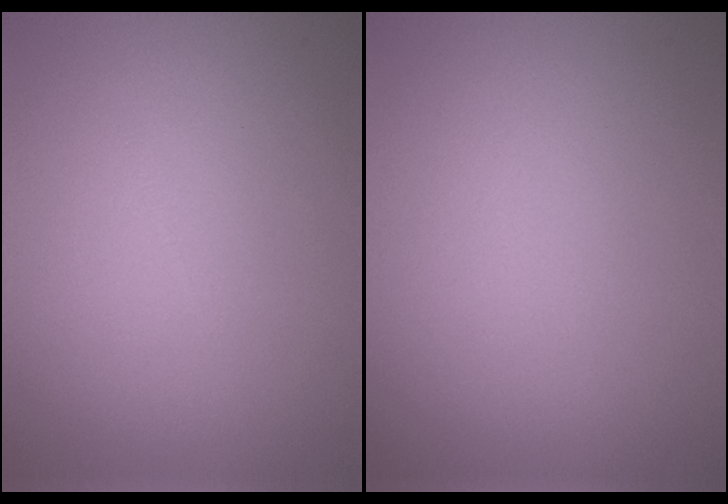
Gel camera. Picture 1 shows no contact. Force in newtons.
{"total": 0.0}